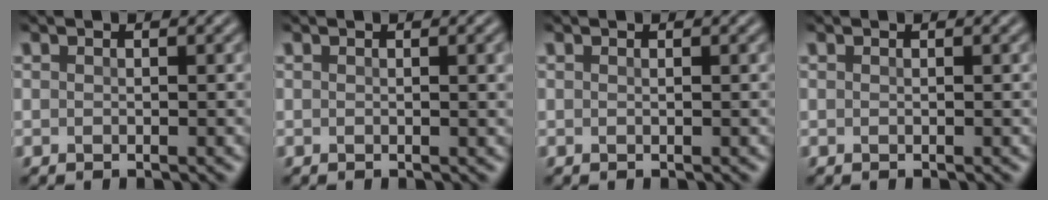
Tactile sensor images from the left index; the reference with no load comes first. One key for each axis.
{"total": 1.4, "fx": 0.3, "fy": 0.4, "fz": 1.3, "tx": -0.013, "ty": 0.003, "tz": 0.003}
{"total": 0.0}
{"total": 0.0}